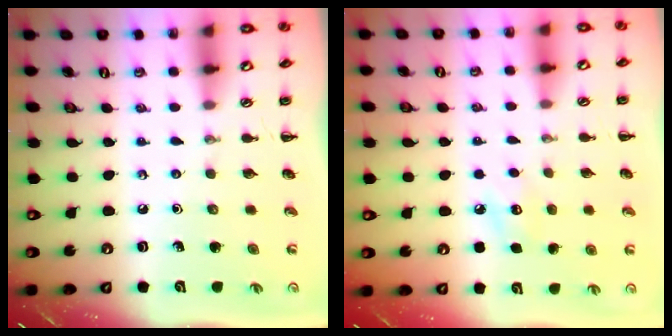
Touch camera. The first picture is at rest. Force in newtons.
{"total": 7.6, "press": 7.3, "slide": 2.2}